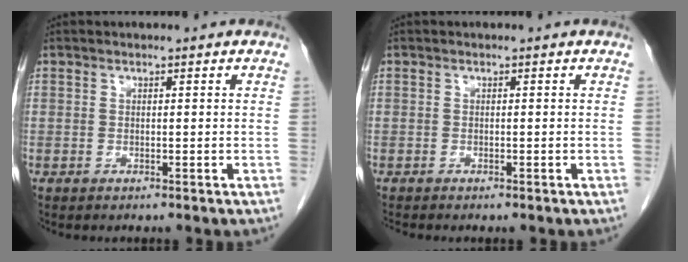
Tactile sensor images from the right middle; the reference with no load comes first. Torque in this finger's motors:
{"motor_torque": [0.33, -0.18, 0.10, 0.00]}